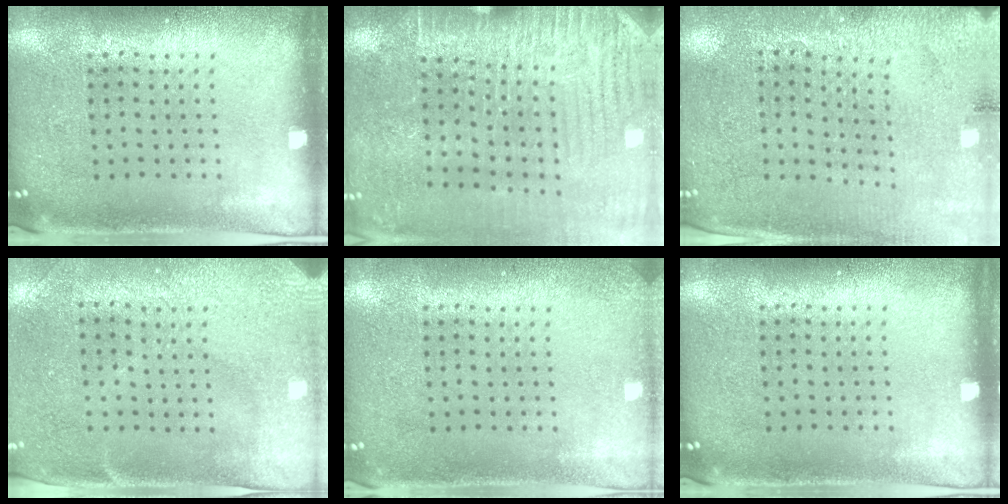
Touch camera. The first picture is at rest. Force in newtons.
{"total": 3.4, "press": 3.4, "slide": 0.1}
{"total": 2.8, "press": 2.8, "slide": 0.5}
{"total": 2.9, "press": 2.4, "slide": 1.6}
{"total": 1.2, "press": 1.2, "slide": 0.1}
{"total": 0.0}